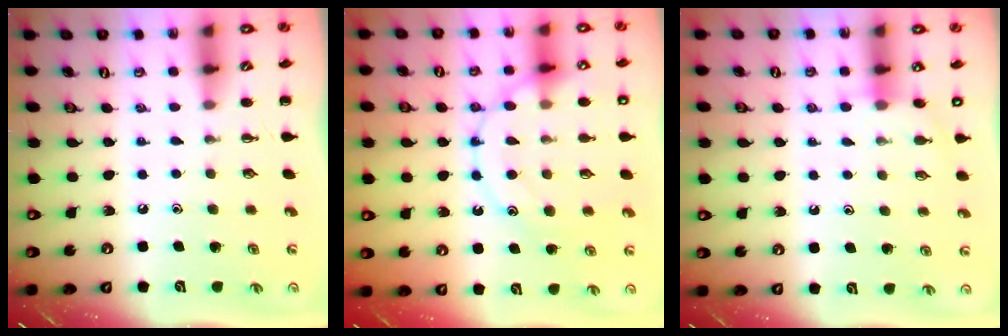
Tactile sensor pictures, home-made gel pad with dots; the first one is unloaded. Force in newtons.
{"total": 14.9, "press": 14.9, "slide": 0.8}
{"total": 5.9, "press": 5.7, "slide": 1.3}